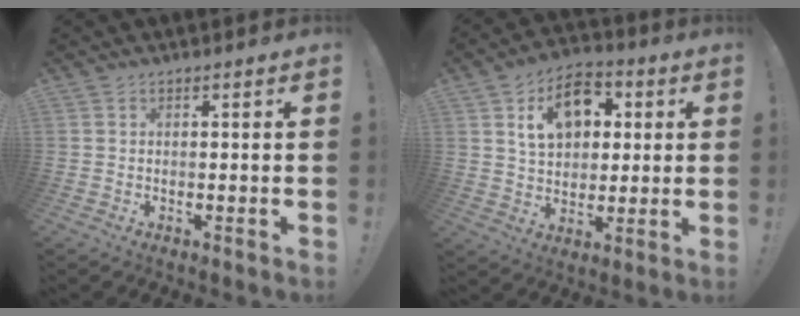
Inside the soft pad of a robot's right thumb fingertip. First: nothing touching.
{"total": 14.6, "force": [5.3, 10.6, 8.5], "torque": [-0.118, -0.009, 0.101]}